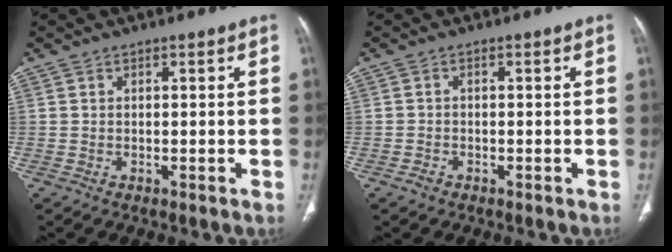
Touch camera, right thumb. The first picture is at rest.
{"total": 1.2, "force": [-0.8, 0.9, 0.3], "torque": [-0.007, 0.003, -0.017]}